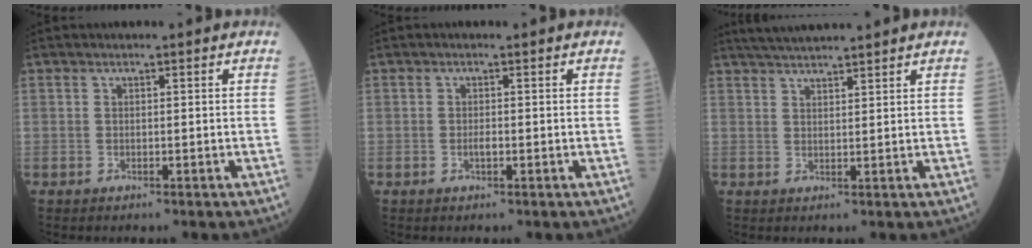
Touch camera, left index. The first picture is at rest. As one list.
[{"total": 0.9, "force": [-0.4, 0.3, 0.7], "torque": [-0.015, -0.001, -0.008]}, {"total": 6.2, "force": [5.6, -0.3, 2.6], "torque": [-0.048, 0.025, 0.094]}]